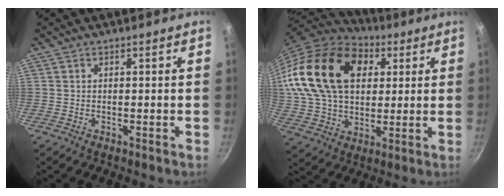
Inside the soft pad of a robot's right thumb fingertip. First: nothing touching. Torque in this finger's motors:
{"motor_torque": [0.26, 4.75, 2.15, -0.18, 0.47]}